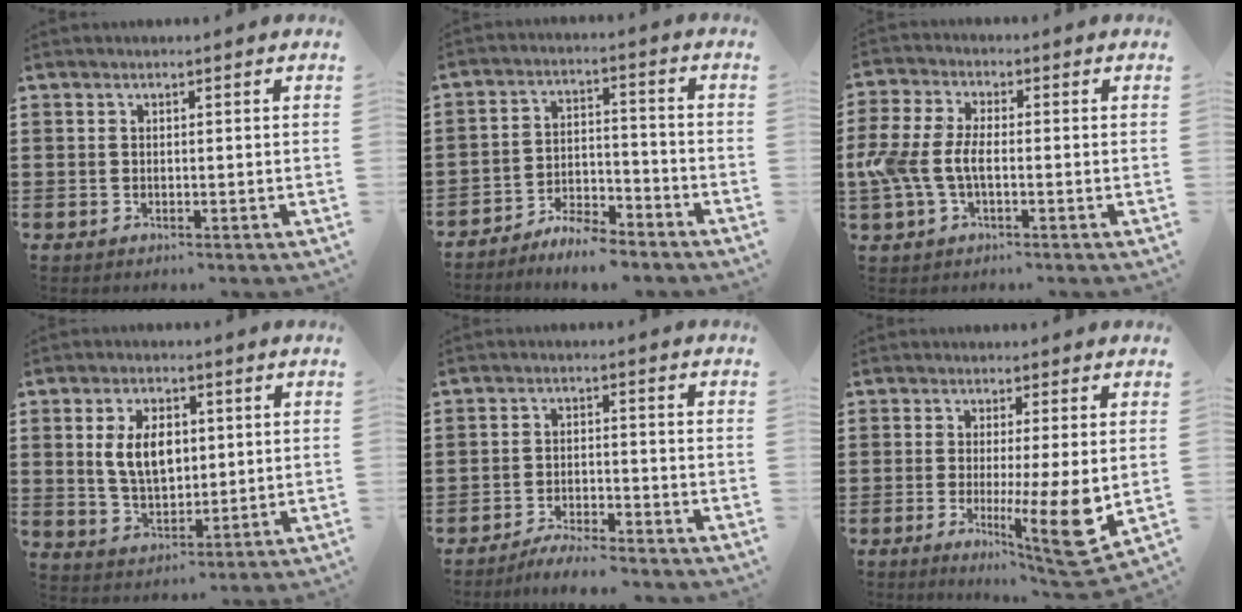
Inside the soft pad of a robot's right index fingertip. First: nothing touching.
{"total": 5.5, "force": [-5.3, 0.8, 1.2], "torque": [-0.021, 0.012, -0.103]}
{"total": 6.2, "force": [-1.3, 3.2, 5.1], "torque": [-0.140, -0.007, -0.036]}
{"total": 7.4, "force": [1.3, 4.6, 5.7], "torque": [-0.112, 0.009, 0.016]}
{"total": 3.7, "force": [-3.7, 0.2, 0.4], "torque": [-0.012, 0.008, -0.077]}
{"total": 9.7, "force": [-1.1, 0.7, 9.6], "torque": [-0.153, -0.024, -0.013]}